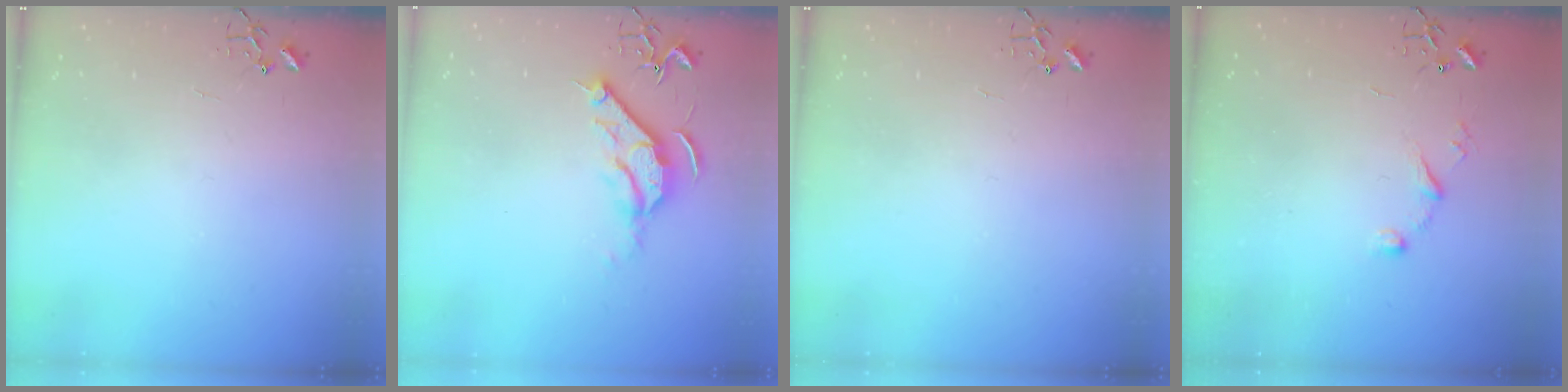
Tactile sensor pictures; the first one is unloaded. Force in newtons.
{"total": 10.3, "press": 10.2, "slide": 1.3}
{"total": 0.0}
{"total": 6.6, "press": 6.6, "slide": 0.5}